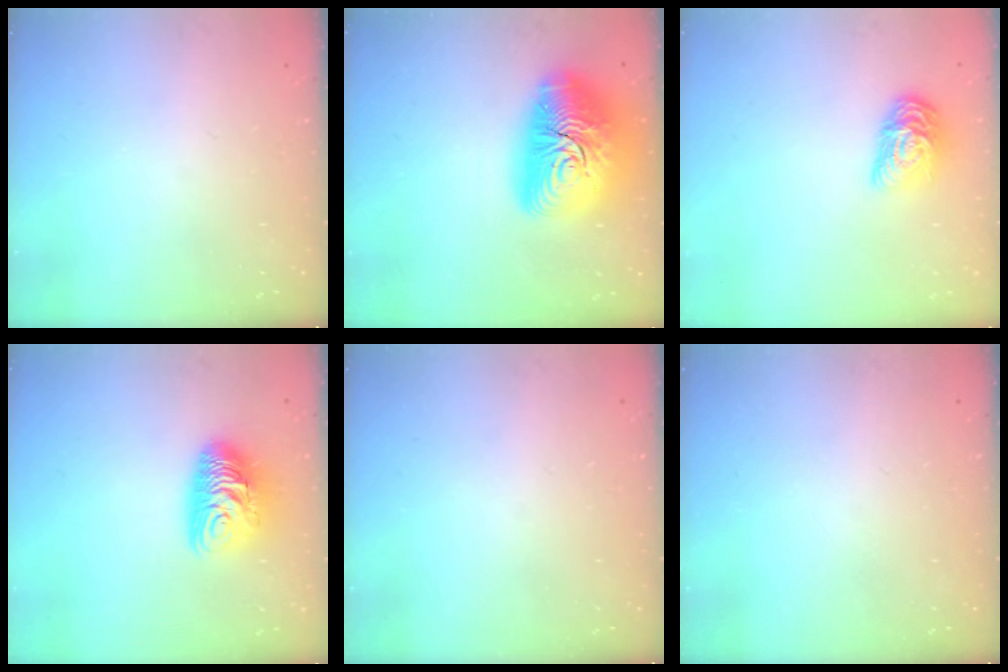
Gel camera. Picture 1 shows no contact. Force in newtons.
{"total": 23.5, "press": 23.4, "slide": 1.6}
{"total": 11.2, "press": 11.2, "slide": 0.4}
{"total": 10.7, "press": 10.7, "slide": 1.0}
{"total": 0.0}
{"total": 0.0}